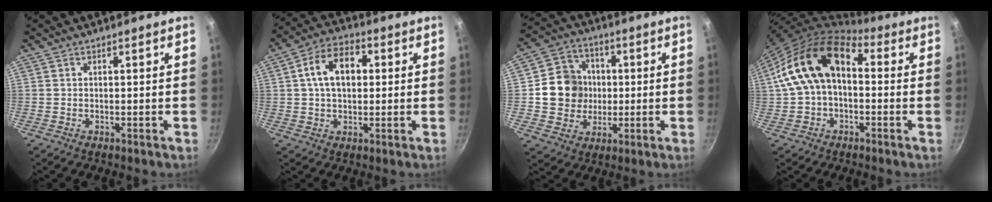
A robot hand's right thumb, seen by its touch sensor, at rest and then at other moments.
{"total": 10.6, "force": [1.6, 7.0, 7.9], "torque": [-0.105, 0.021, 0.016]}
{"total": 11.9, "force": [0.4, 11.0, 4.7], "torque": [-0.044, 0.018, 0.002]}
{"total": 15.2, "force": [1.1, 10.0, 11.4], "torque": [-0.174, 0.045, 0.007]}